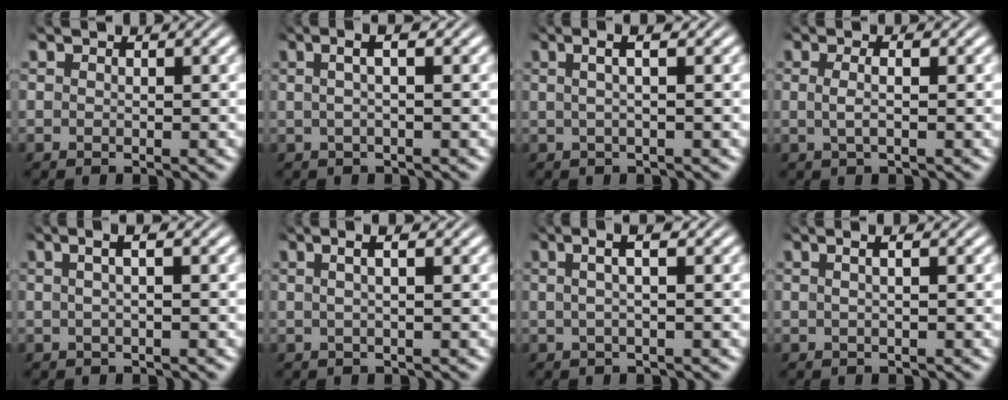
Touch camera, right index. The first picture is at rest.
{"total": 3.1, "force": [1.0, 0.5, 2.9], "torque": [-0.038, 0.021, 0.009]}
{"total": 3.0, "force": [1.1, 0.4, 2.8], "torque": [-0.038, 0.019, 0.012]}
{"total": 2.0, "force": [-0.2, 0.3, 2.0], "torque": [-0.039, -0.006, 0.002]}
{"total": 2.8, "force": [0.9, 0.4, 2.6], "torque": [-0.034, 0.019, 0.008]}
{"total": 2.6, "force": [1.0, 0.2, 2.4], "torque": [-0.029, 0.015, 0.012]}
{"total": 3.5, "force": [1.4, 0.6, 3.2], "torque": [-0.044, 0.022, 0.014]}
{"total": 1.8, "force": [0.4, 0.0, 1.7], "torque": [-0.019, 0.009, 0.004]}